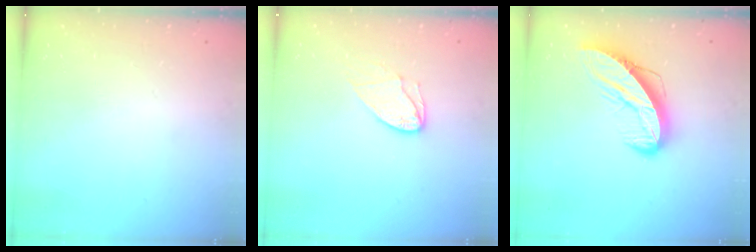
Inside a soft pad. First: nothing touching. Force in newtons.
{"total": 7.6, "press": 7.6, "slide": 0.3}
{"total": 11.0, "press": 11.0, "slide": 1.0}